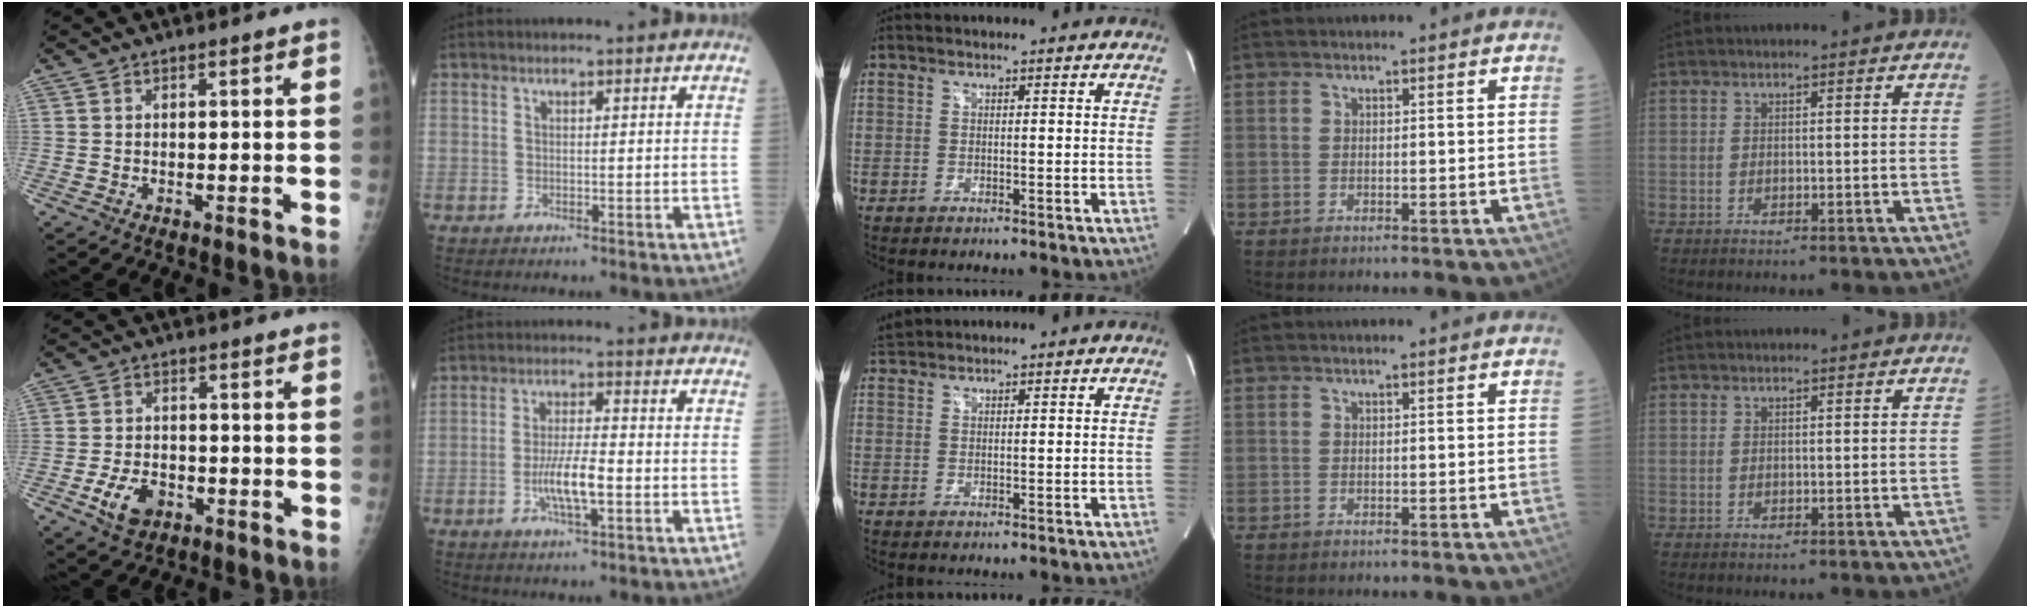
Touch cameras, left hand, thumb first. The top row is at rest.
{"thumb": {"total": 6.2, "force": [-2.6, 4.1, 3.9], "torque": [-0.064, 0.009, -0.044]}, "index": {"total": 6.2, "force": [-1.8, 1.0, 5.8], "torque": [-0.118, -0.002, -0.033]}, "middle": {"total": 1.6, "force": [1.6, 0.0, -0.1], "torque": [-0.011, 0.013, 0.038]}}